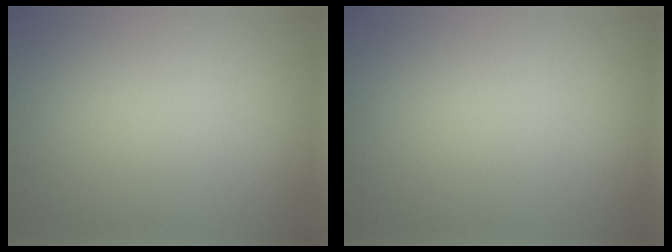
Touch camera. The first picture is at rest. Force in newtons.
{"total": 0.0}